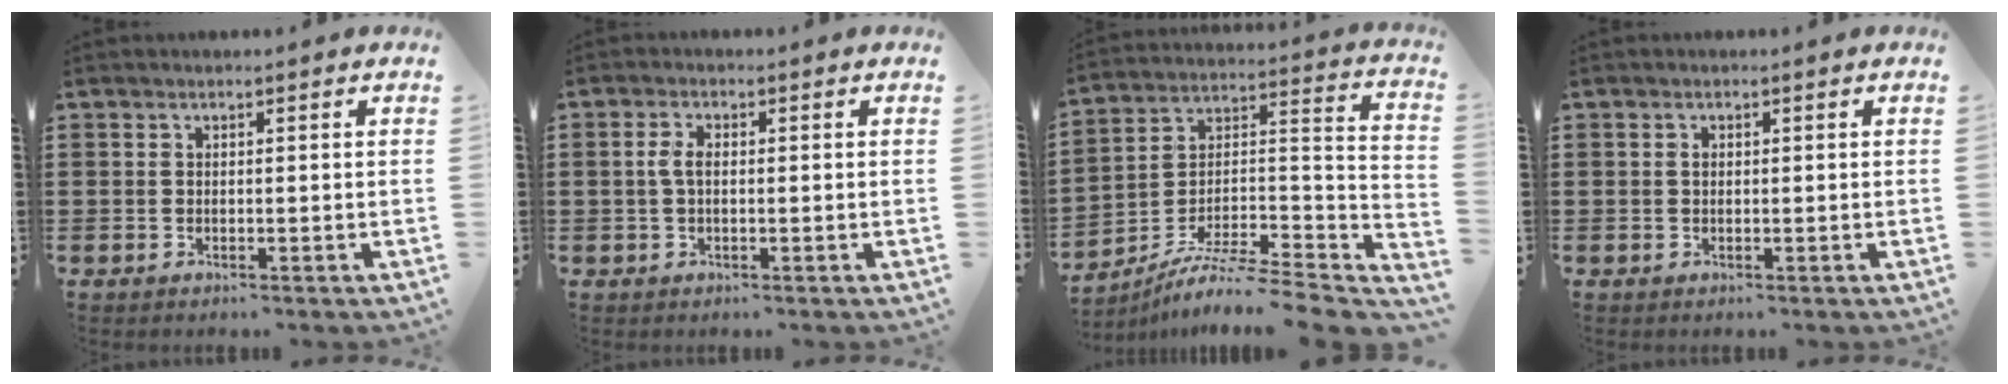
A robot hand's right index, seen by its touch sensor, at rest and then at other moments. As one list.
[{"total": 2.6, "force": [-0.1, 1.2, 2.3], "torque": [-0.060, -0.002, -0.007]}, {"total": 7.5, "force": [-6.0, 0.8, 4.4], "torque": [-0.079, -0.003, -0.122]}, {"total": 0.5, "force": [0.1, 0.4, 0.4], "torque": [-0.009, -0.001, 0.002]}]